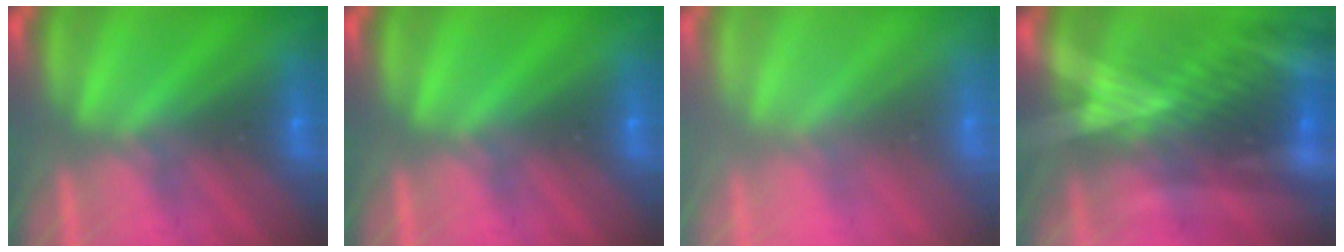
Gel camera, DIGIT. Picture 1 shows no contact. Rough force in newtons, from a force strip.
{"total": 0.0}
{"total": 3.0}
{"total": 2.9}